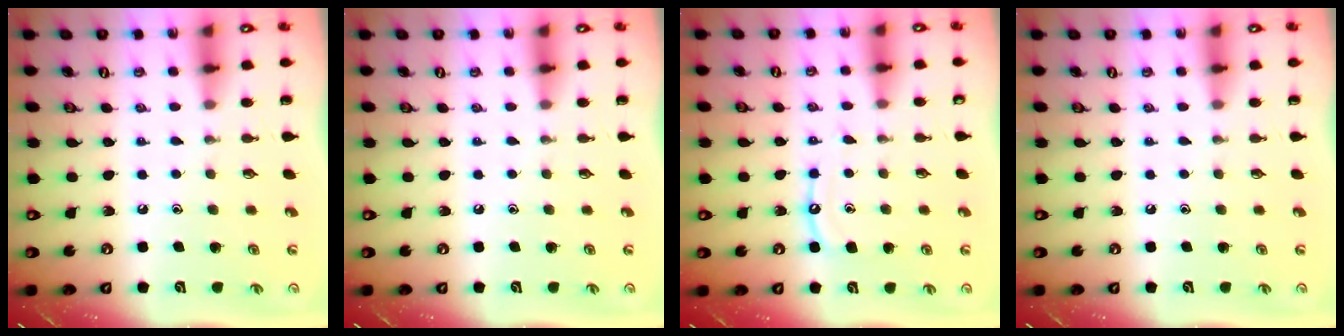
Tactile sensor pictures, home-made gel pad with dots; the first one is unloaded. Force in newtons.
{"total": 0.0}
{"total": 8.1, "press": 8.1, "slide": 0.7}
{"total": 0.0}